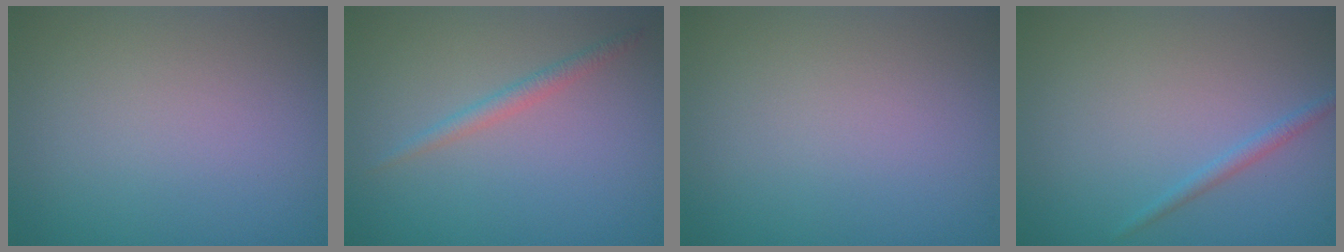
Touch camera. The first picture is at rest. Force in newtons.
{"total": 1.4, "press": 1.4, "slide": 0.0}
{"total": 0.0}
{"total": 1.0, "press": 1.0, "slide": 0.1}